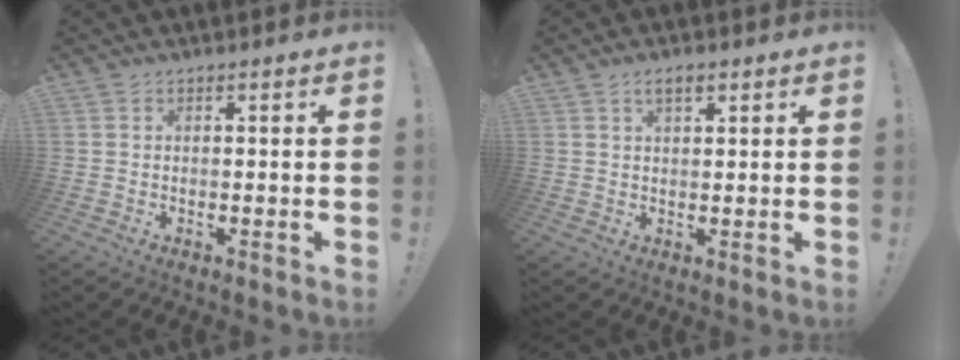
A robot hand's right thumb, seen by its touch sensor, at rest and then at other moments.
{"total": 3.9, "force": [2.0, 1.7, 2.9], "torque": [-0.053, 0.001, 0.034]}